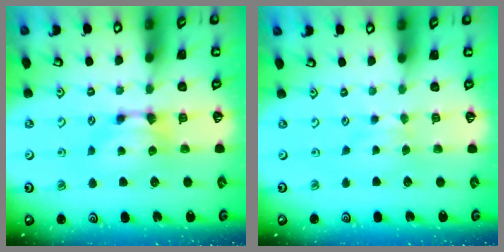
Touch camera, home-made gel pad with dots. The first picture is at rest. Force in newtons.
{"total": 2.5, "press": 2.4, "slide": 0.5}